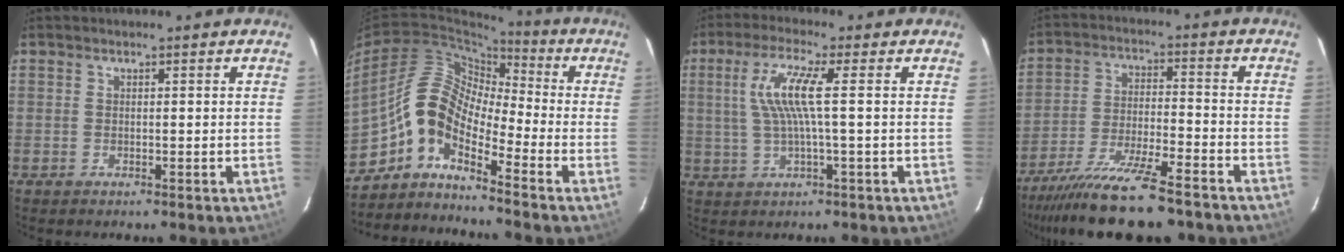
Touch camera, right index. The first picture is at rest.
{"total": 9.0, "force": [-5.4, 3.6, 6.2], "torque": [-0.106, 0.019, -0.126]}
{"total": 7.5, "force": [1.0, -0.1, 7.5], "torque": [-0.148, 0.001, 0.025]}
{"total": 17.4, "force": [-14.6, 2.7, 9.2], "torque": [-0.188, -0.035, -0.243]}